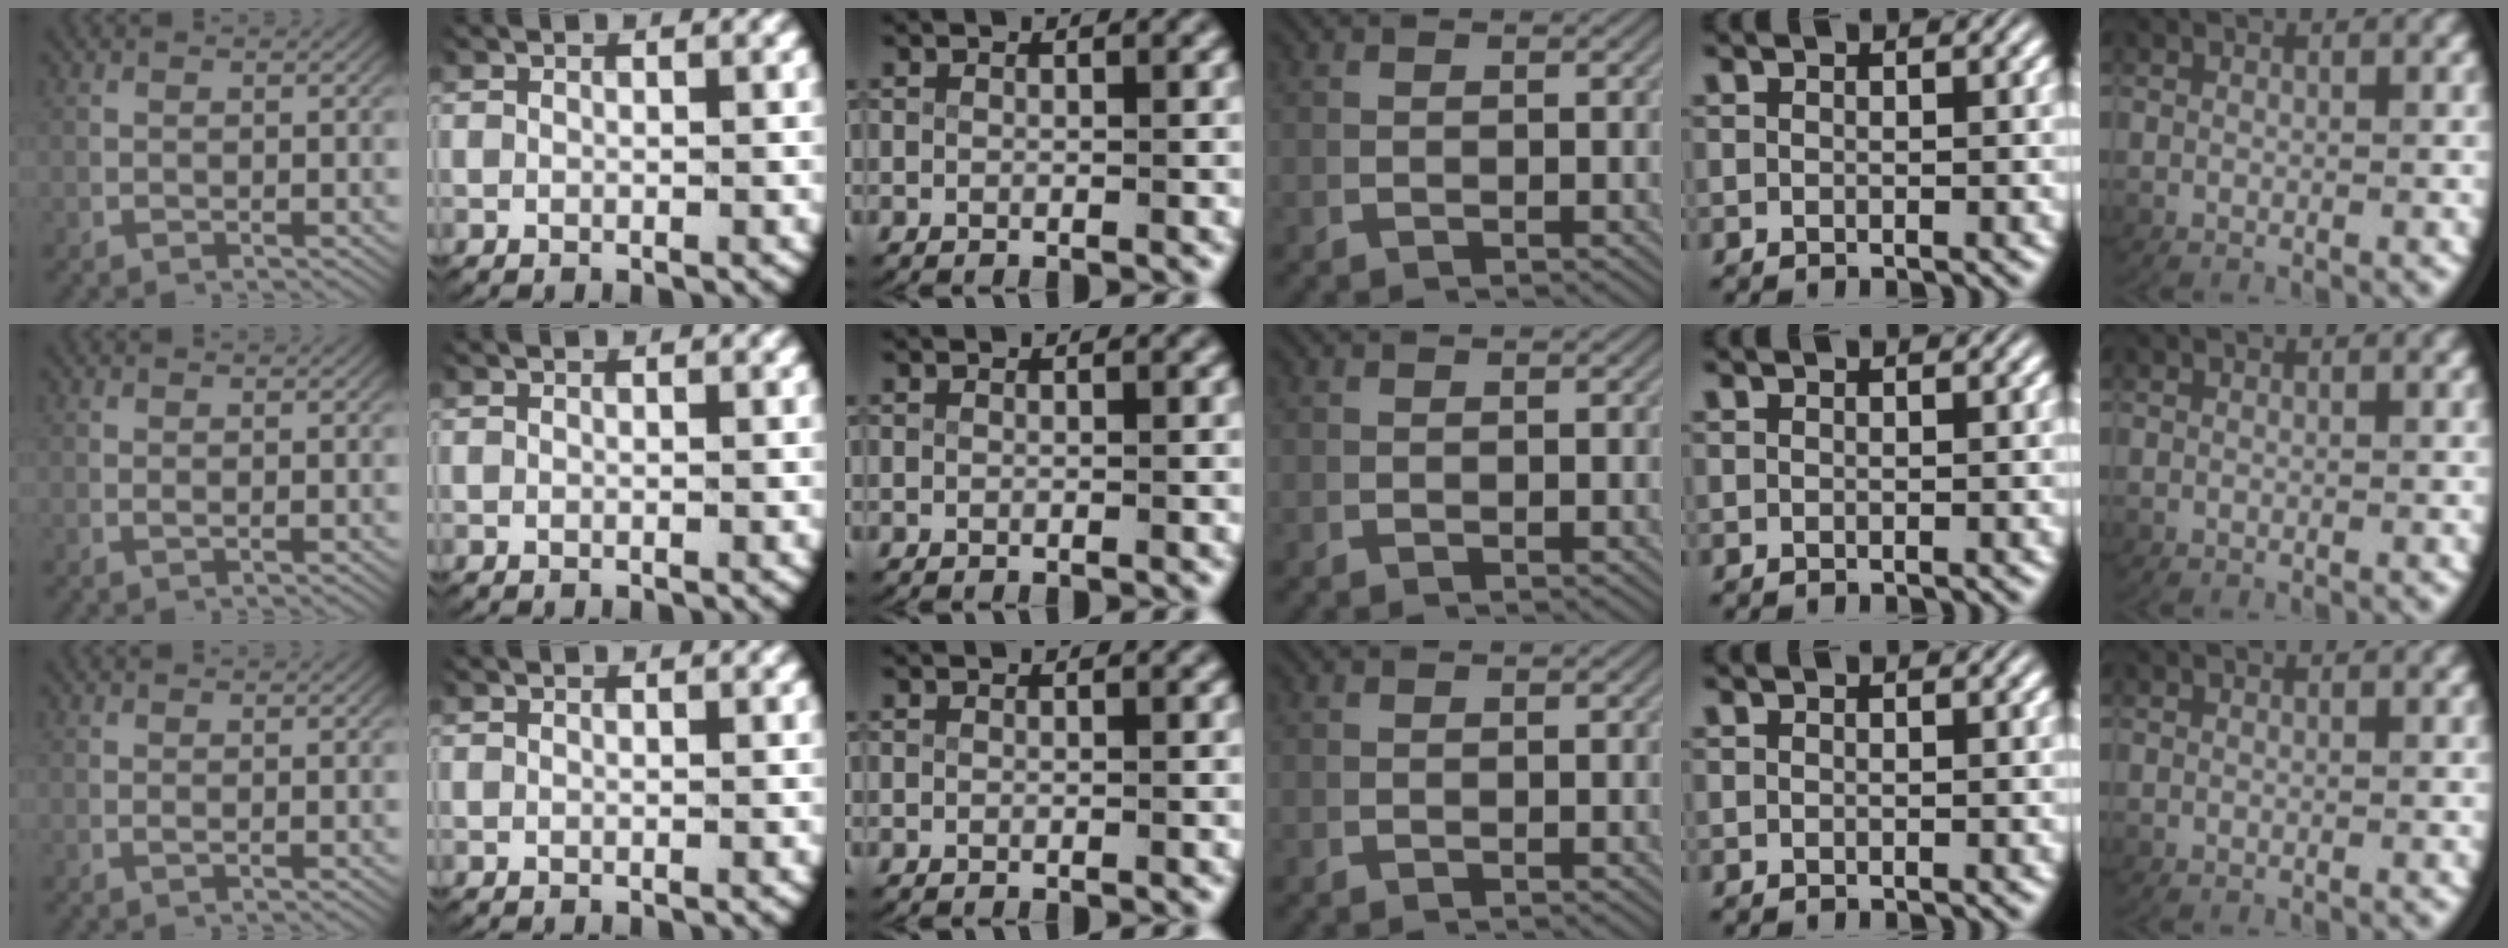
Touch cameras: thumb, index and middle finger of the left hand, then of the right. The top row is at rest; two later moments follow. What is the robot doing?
{"motion": "lift_and_place", "object": "paper"}